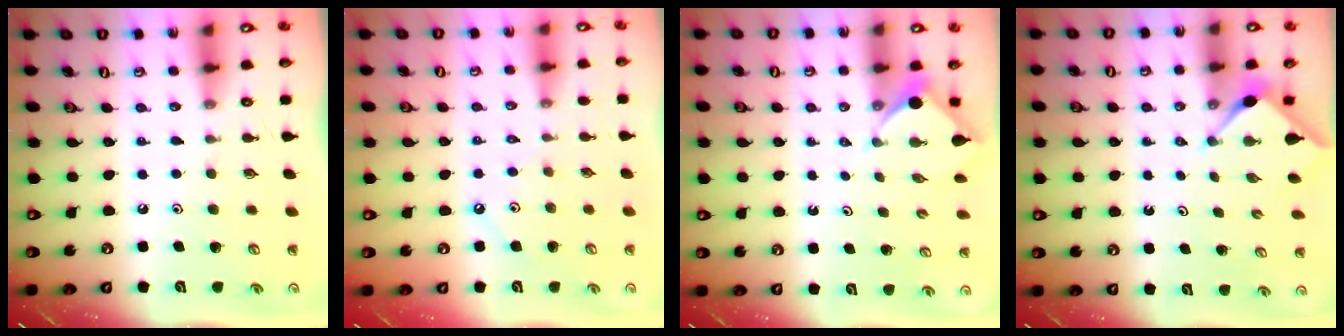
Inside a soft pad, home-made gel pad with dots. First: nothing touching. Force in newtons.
{"total": 2.4, "press": 2.4, "slide": 0.4}
{"total": 3.9, "press": 3.9, "slide": 0.5}
{"total": 3.0, "press": 3.0, "slide": 0.3}